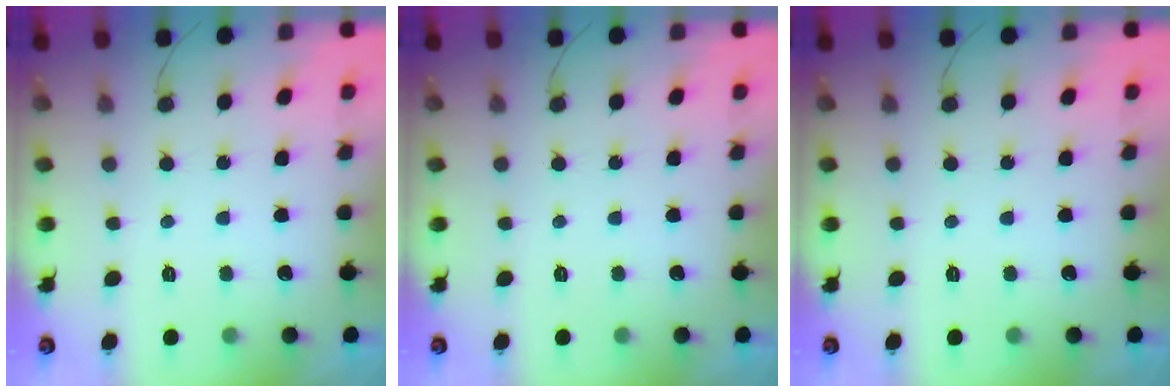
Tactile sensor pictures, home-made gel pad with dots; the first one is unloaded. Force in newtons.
{"total": 0.0}
{"total": 0.0}